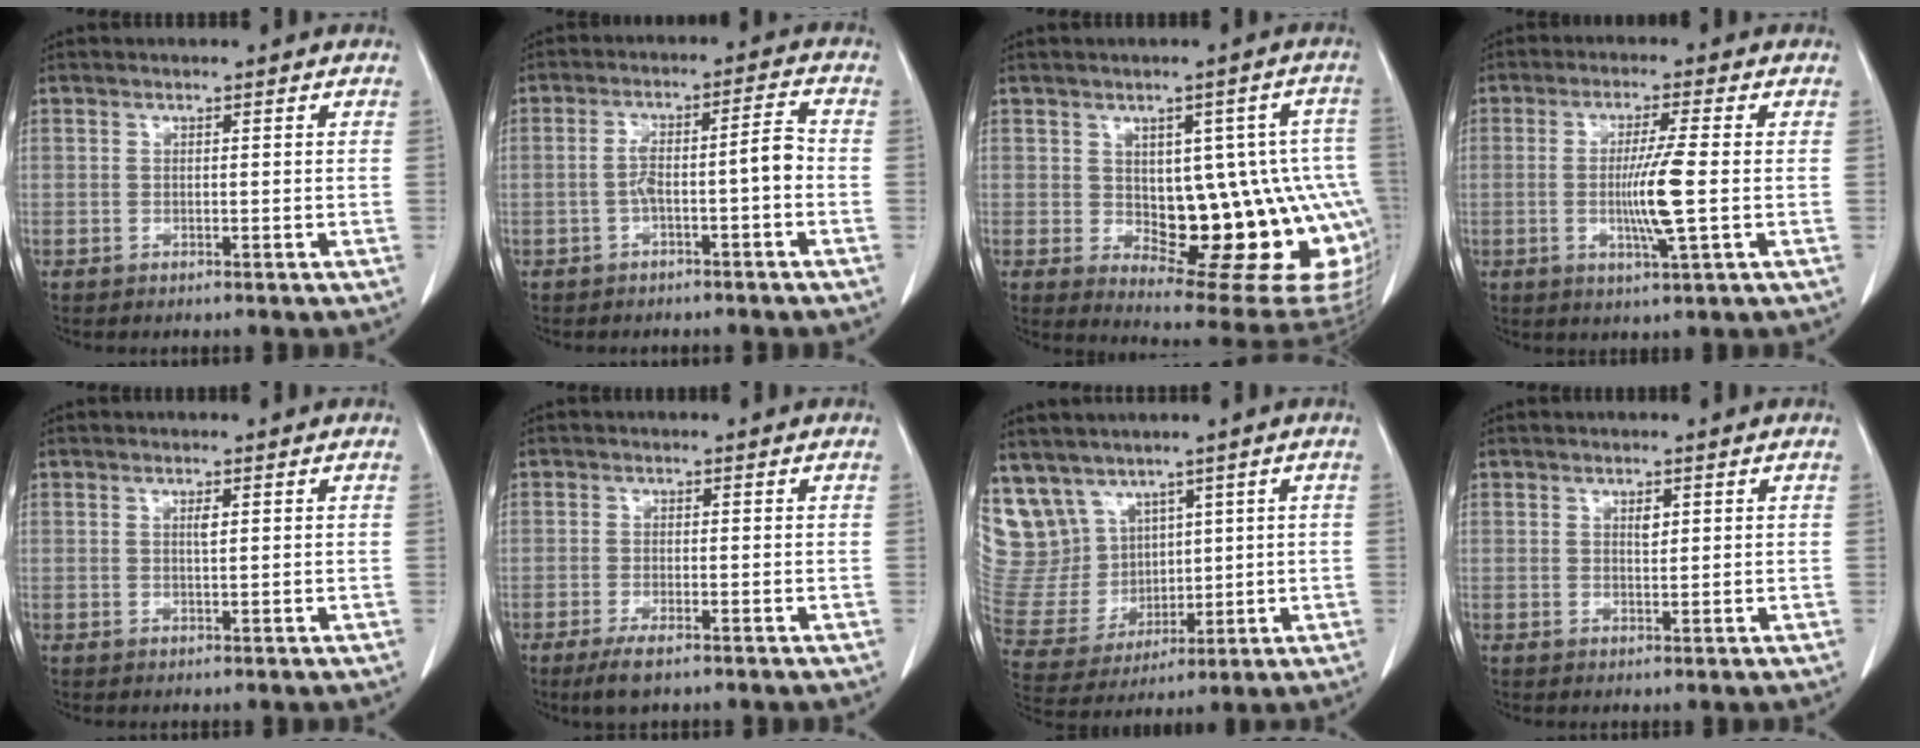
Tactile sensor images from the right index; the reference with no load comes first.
{"total": 5.9, "force": [-1.6, 0.8, 5.6], "torque": [-0.098, 0.029, -0.023]}
{"total": 19.2, "force": [-2.2, 7.2, 17.7], "torque": [-0.146, 0.024, 0.002]}
{"total": 7.3, "force": [-0.8, -0.5, 7.2], "torque": [-0.135, -0.014, -0.014]}
{"total": 1.0, "force": [0.3, 0.1, 0.9], "torque": [-0.020, 0.000, 0.005]}
{"total": 3.4, "force": [-2.1, 0.7, 2.5], "torque": [-0.049, -0.006, -0.035]}
{"total": 12.5, "force": [7.5, 9.6, 2.6], "torque": [-0.083, 0.052, 0.183]}
{"total": 1.2, "force": [0.5, 0.5, 1.0], "torque": [-0.015, -0.003, 0.009]}